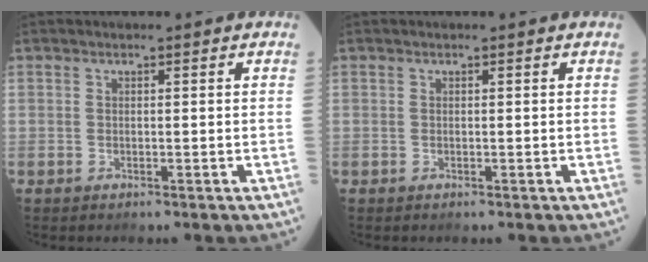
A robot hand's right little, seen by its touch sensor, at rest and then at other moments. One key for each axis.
{"total": 0.0}